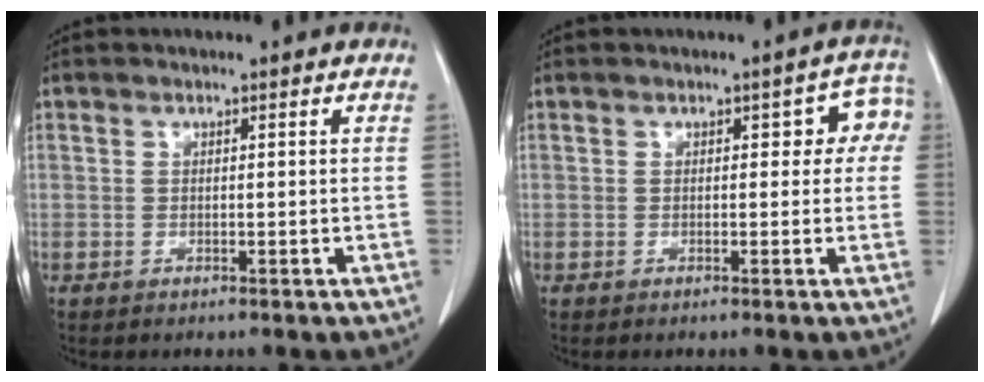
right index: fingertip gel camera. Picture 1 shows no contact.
{"total": 4.5, "force": [0.8, 2.6, 3.6], "torque": [-0.023, 0.027, 0.004]}